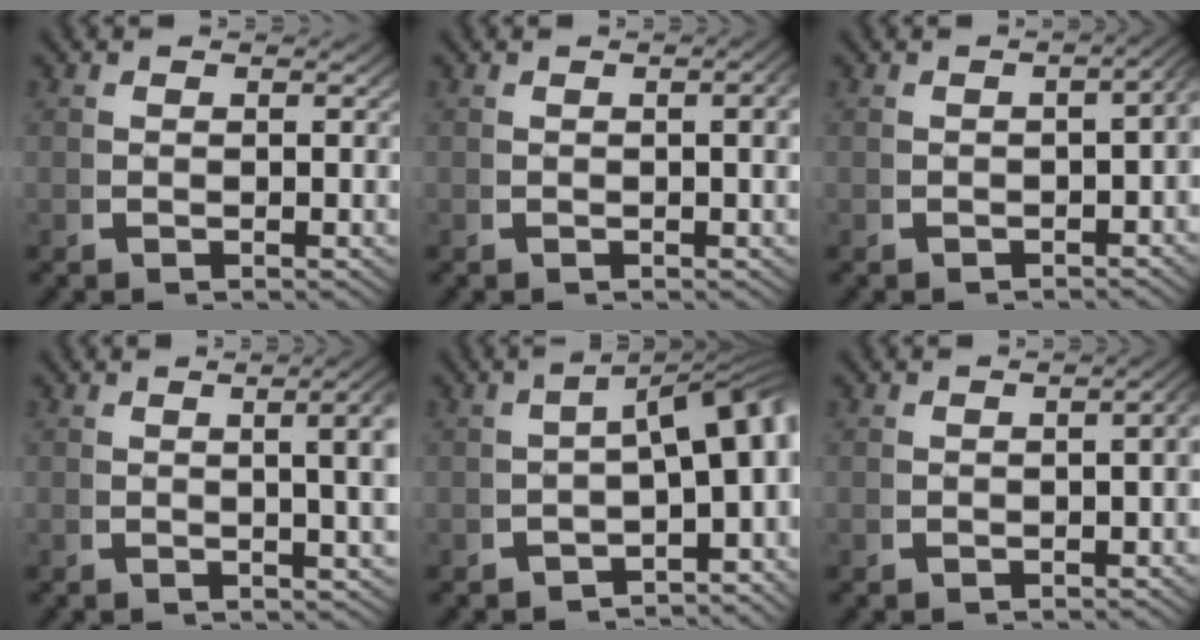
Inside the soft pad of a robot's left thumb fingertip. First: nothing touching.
{"total": 1.9, "force": [0.0, 0.7, 1.7], "torque": [-0.020, 0.001, 0.001]}
{"total": 4.4, "force": [-0.3, 2.5, 3.6], "torque": [-0.032, 0.018, -0.013]}
{"total": 6.6, "force": [1.7, 2.8, 5.7], "torque": [-0.047, 0.017, 0.013]}
{"total": 8.6, "force": [-1.5, 4.4, 7.2], "torque": [-0.082, -0.007, -0.021]}
{"total": 2.4, "force": [-0.5, 1.1, 2.1], "torque": [-0.023, 0.007, -0.007]}